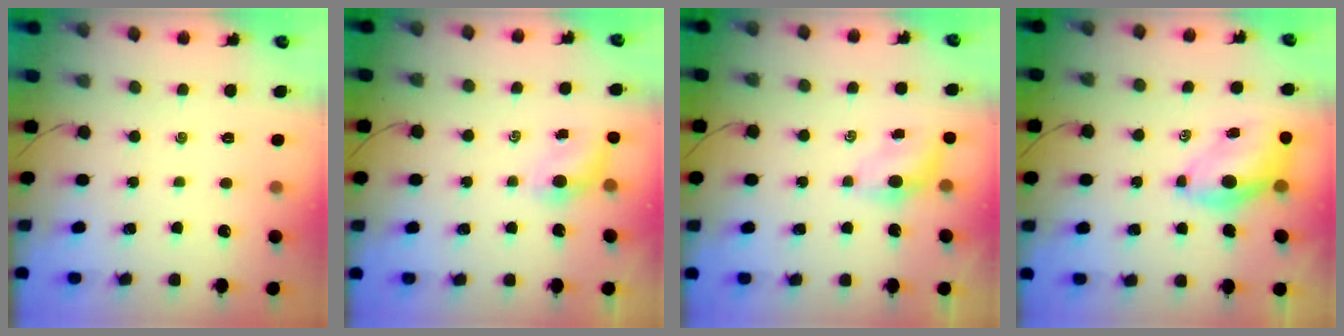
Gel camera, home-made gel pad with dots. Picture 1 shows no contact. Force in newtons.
{"total": 4.1, "press": 4.1, "slide": 0.8}
{"total": 4.0, "press": 3.9, "slide": 0.9}
{"total": 6.9, "press": 6.7, "slide": 1.6}